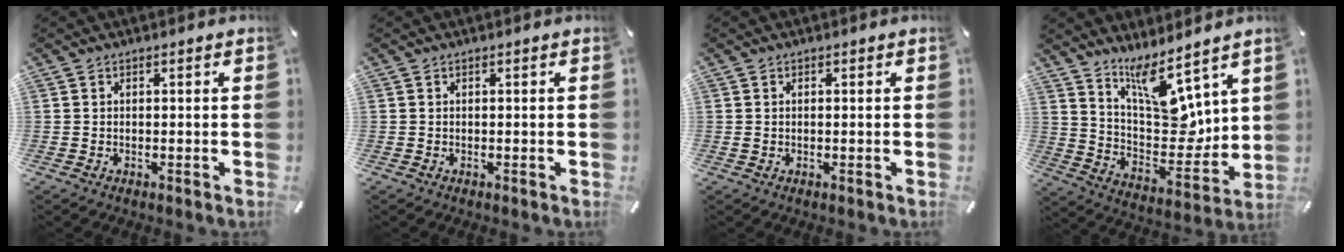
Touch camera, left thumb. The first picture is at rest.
{"total": 0.0}
{"total": 0.8, "force": [0.1, 0.7, 0.5], "torque": [-0.002, 0.001, -0.002]}
{"total": 13.8, "force": [9.6, 5.9, 7.9], "torque": [-0.118, -0.089, 0.176]}